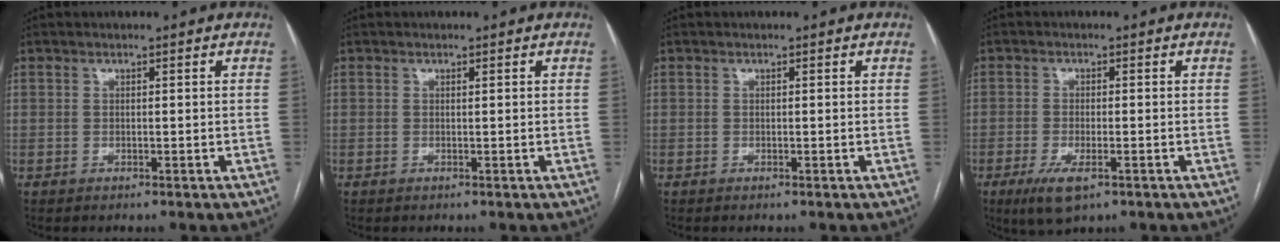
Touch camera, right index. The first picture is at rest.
{"total": 0.0}
{"total": 0.0}
{"total": 5.2, "force": [-2.7, 1.6, 4.2], "torque": [-0.081, -0.011, -0.041]}